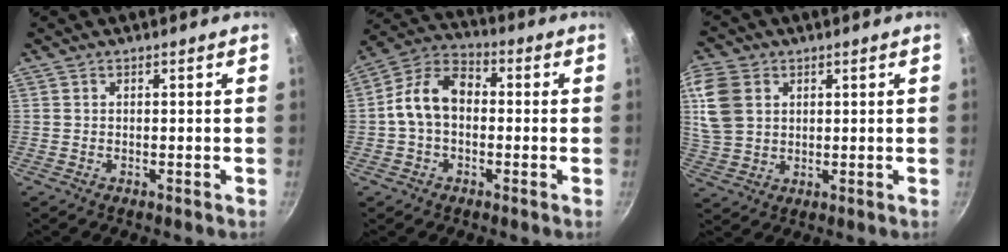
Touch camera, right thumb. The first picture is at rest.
{"total": 10.6, "force": [-0.5, 7.6, 7.3], "torque": [-0.110, 0.036, -0.027]}
{"total": 10.0, "force": [3.0, 7.4, 6.0], "torque": [-0.112, -0.005, 0.063]}